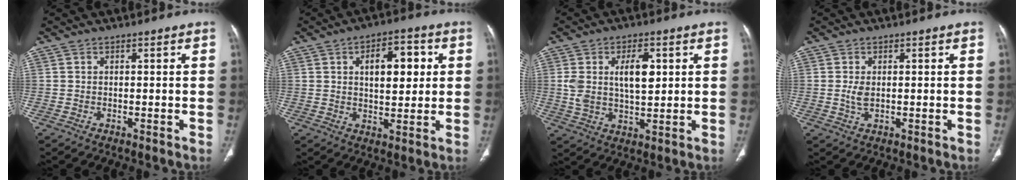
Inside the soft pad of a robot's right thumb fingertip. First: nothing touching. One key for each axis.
{"total": 9.9, "fx": 2.5, "fy": 5.2, "fz": 8.1, "tx": -0.085, "ty": 0.003, "tz": 0.036}
{"total": 9.3, "fx": 2.3, "fy": 4.6, "fz": 7.7, "tx": -0.134, "ty": -0.005, "tz": 0.047}
{"total": 2.2, "fx": 0.1, "fy": 1.1, "fz": 1.9, "tx": -0.044, "ty": -0.003, "tz": 0.006}